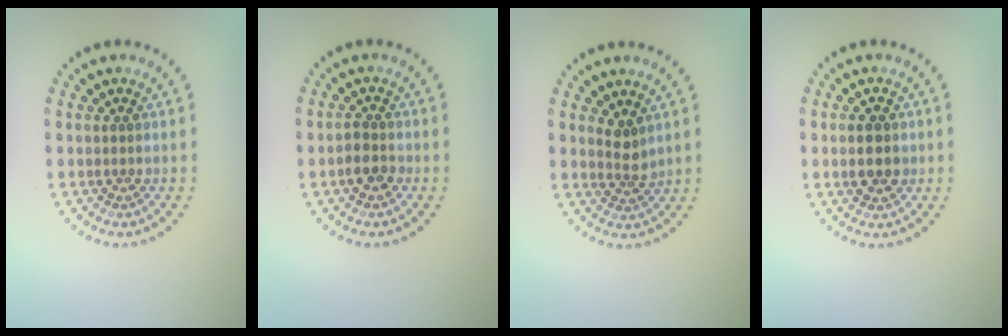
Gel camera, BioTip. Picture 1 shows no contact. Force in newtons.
{"total": 1.7, "press": 1.6, "slide": 0.5}
{"total": 1.9, "press": 1.4, "slide": 1.3}
{"total": 2.4, "press": 2.4, "slide": 0.1}